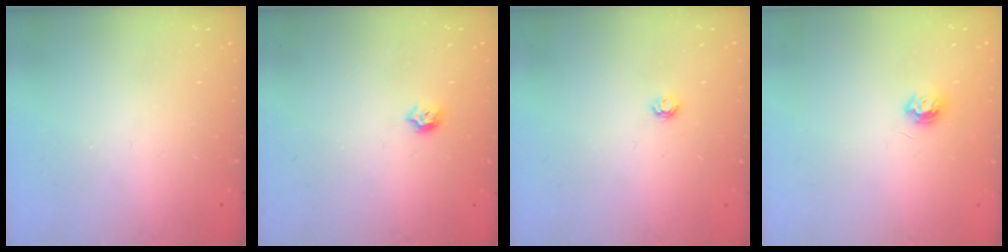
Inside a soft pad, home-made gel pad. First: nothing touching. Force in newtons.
{"total": 4.9, "press": 4.8, "slide": 0.9}
{"total": 3.8, "press": 3.8, "slide": 0.6}
{"total": 5.7, "press": 5.6, "slide": 0.7}